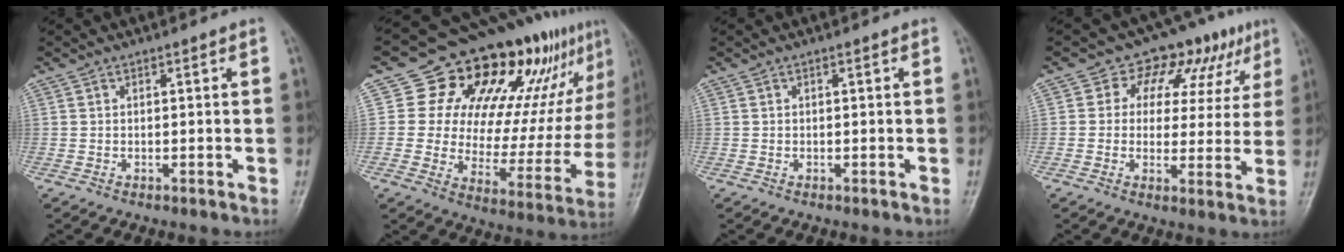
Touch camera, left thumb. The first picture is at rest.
{"total": 24.3, "force": [14.2, 12.6, 15.1], "torque": [-0.159, -0.044, 0.203]}
{"total": 0.0}
{"total": 12.1, "force": [6.0, 8.2, 6.6], "torque": [-0.031, -0.005, 0.075]}